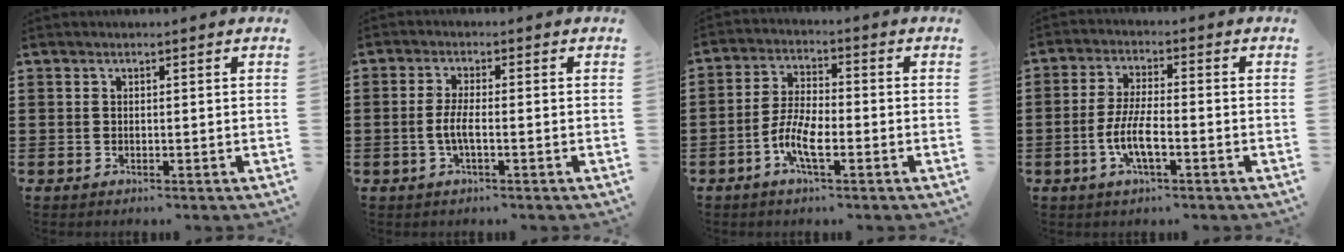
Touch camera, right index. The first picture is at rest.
{"total": 3.4, "force": [-1.0, 0.6, 3.2], "torque": [-0.078, -0.006, -0.026]}
{"total": 6.5, "force": [-2.7, 2.0, 5.5], "torque": [-0.132, -0.012, -0.057]}
{"total": 6.2, "force": [-2.2, 1.6, 5.6], "torque": [-0.127, -0.010, -0.048]}